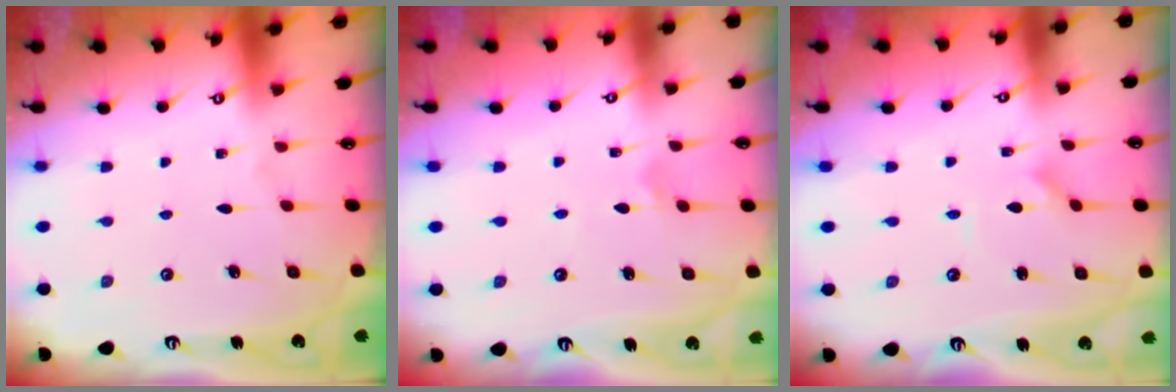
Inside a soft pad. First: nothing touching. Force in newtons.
{"total": 2.5, "press": 2.5, "slide": 0.4}
{"total": 1.5, "press": 1.5, "slide": 0.1}